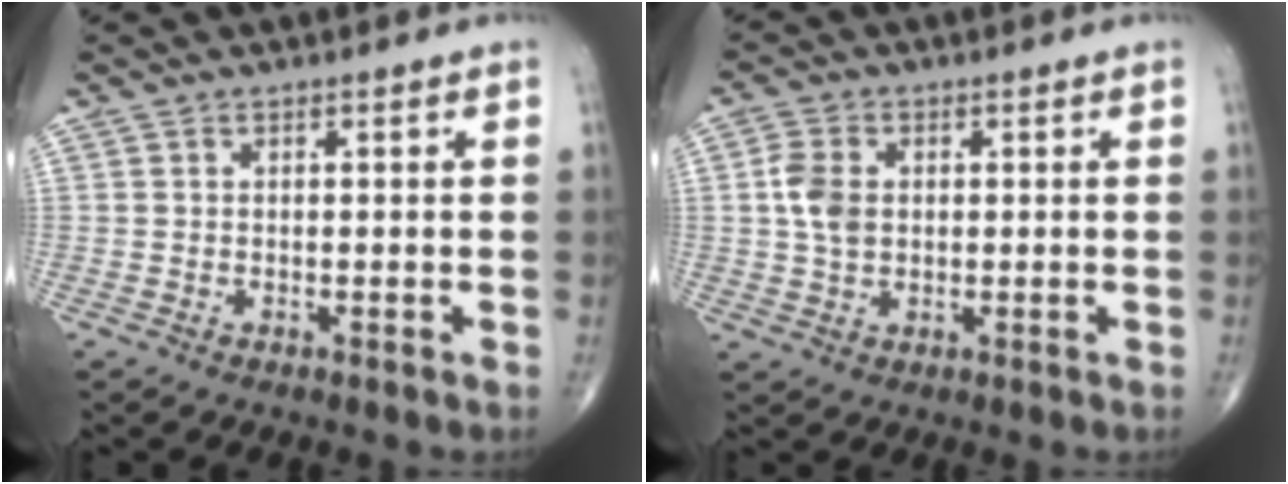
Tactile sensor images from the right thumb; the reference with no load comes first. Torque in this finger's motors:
{"motor_torque": [0.95, 0.75, 0.90, 0.30, 0.04]}